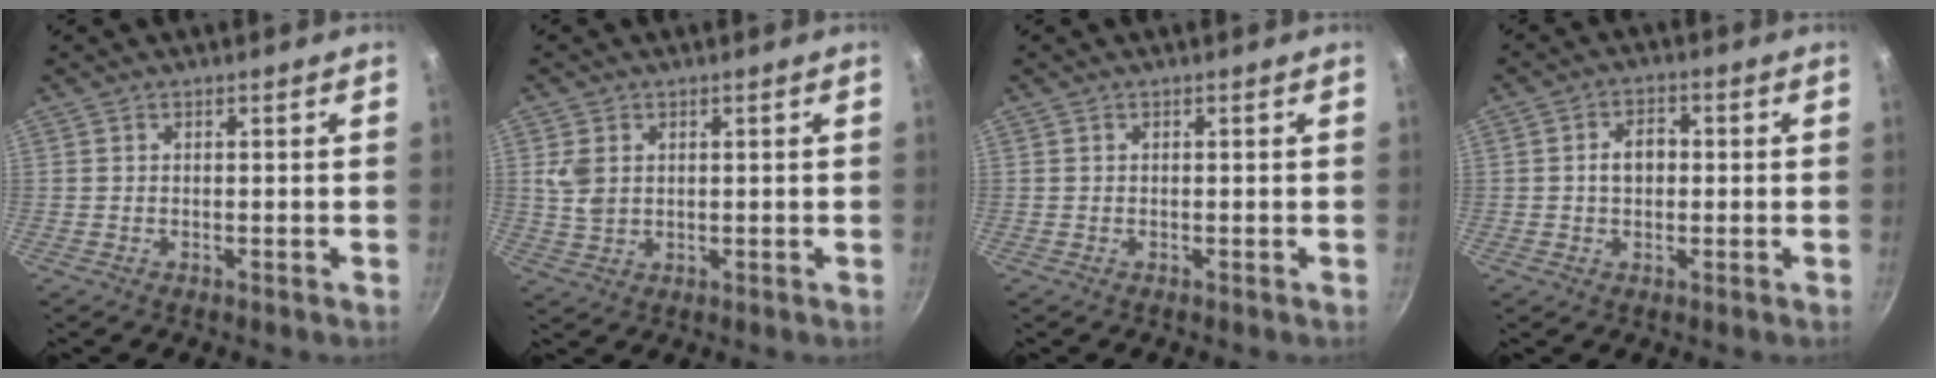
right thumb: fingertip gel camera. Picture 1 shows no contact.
{"total": 4.5, "force": [1.2, 3.3, 2.9], "torque": [-0.053, -0.004, 0.026]}
{"total": 0.0}
{"total": 4.8, "force": [0.1, 3.5, 3.3], "torque": [-0.033, 0.014, -0.003]}